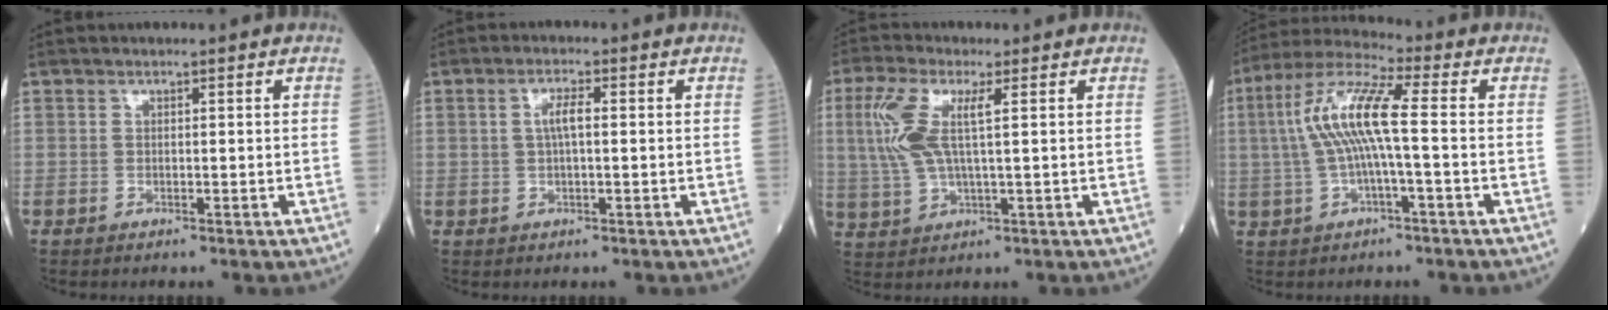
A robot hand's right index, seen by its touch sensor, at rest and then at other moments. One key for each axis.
{"total": 2.8, "fx": 0.3, "fy": 0.6, "fz": 2.8, "tx": -0.057, "ty": 0.008, "tz": 0.006}
{"total": 8.0, "fx": 1.8, "fy": 2.1, "fz": 7.6, "tx": -0.190, "ty": 0.012, "tz": 0.037}
{"total": 10.4, "fx": 0.1, "fy": 1.0, "fz": 10.3, "tx": -0.214, "ty": 0.027, "tz": -0.004}